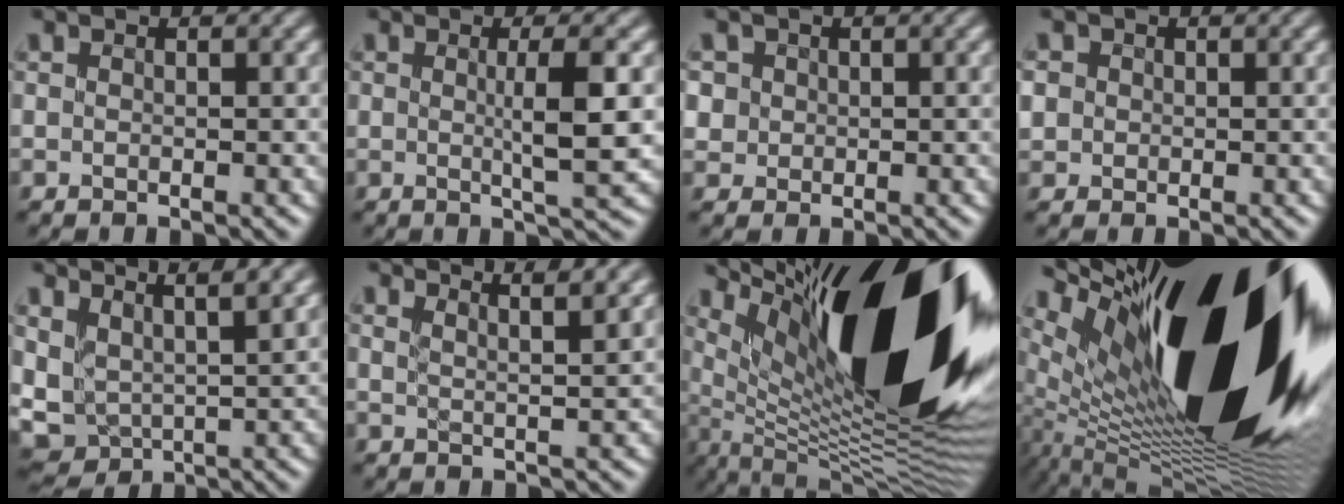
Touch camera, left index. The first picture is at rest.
{"total": 4.0, "force": [0.2, 0.6, 3.9], "torque": [-0.064, -0.003, 0.004]}
{"total": 1.2, "force": [0.2, 1.2, -0.1], "torque": [-0.003, -0.006, 0.015]}
{"total": 1.2, "force": [0.0, 1.2, -0.1], "torque": [-0.006, -0.003, 0.004]}
{"total": 6.1, "force": [4.9, 1.9, 3.1], "torque": [-0.078, 0.005, 0.081]}
{"total": 5.2, "force": [4.3, 1.2, 2.6], "torque": [-0.018, 0.024, 0.033]}
{"total": 20.1, "force": [6.9, 6.2, 17.9], "torque": [-0.280, 0.035, 0.117]}
{"total": 23.7, "force": [4.6, 9.1, 21.4], "torque": [-0.359, -0.015, 0.078]}